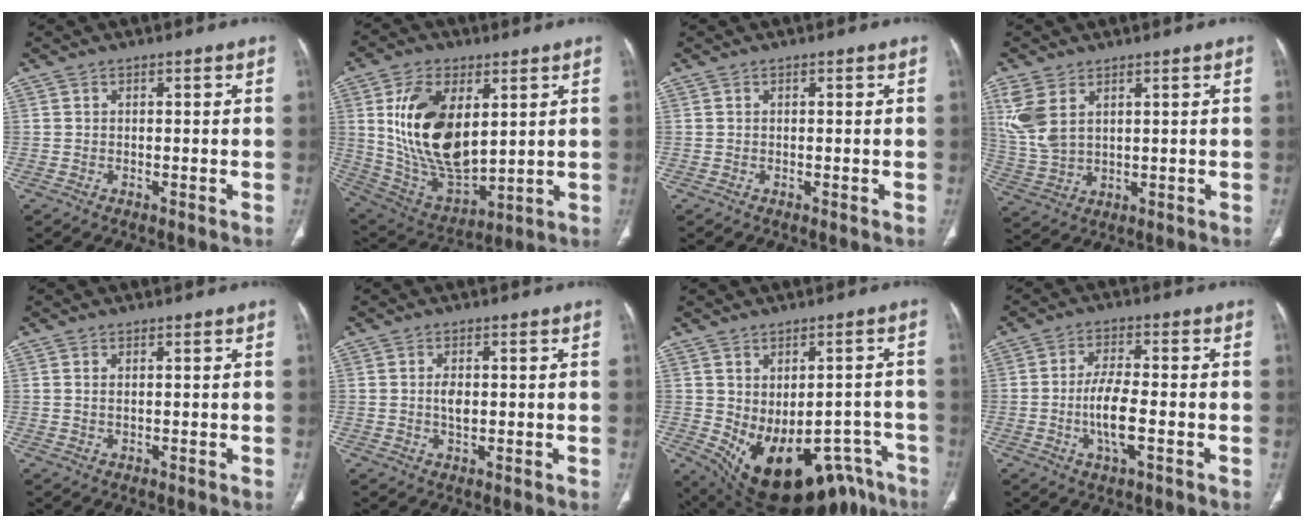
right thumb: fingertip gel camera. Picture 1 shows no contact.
{"total": 20.1, "force": [4.6, 11.2, 16.1], "torque": [-0.282, -0.025, 0.103]}
{"total": 0.0}
{"total": 8.5, "force": [3.6, 4.9, 6.0], "torque": [-0.142, -0.006, 0.085]}
{"total": 0.9, "force": [0.4, 0.4, 0.7], "torque": [-0.020, 0.001, 0.011]}
{"total": 2.8, "force": [0.2, 1.5, 2.3], "torque": [-0.041, -0.002, 0.004]}
{"total": 22.6, "force": [-12.8, 12.4, 13.8], "torque": [-0.177, 0.022, -0.150]}
{"total": 7.5, "force": [-1.8, 2.4, 6.9], "torque": [-0.139, 0.005, -0.035]}